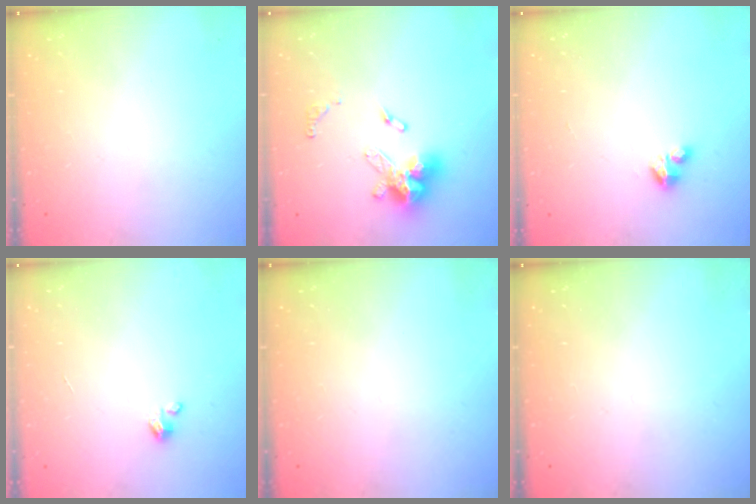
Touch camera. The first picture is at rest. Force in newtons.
{"total": 13.4, "press": 13.4, "slide": 1.3}
{"total": 2.8, "press": 2.8, "slide": 0.2}
{"total": 2.0, "press": 1.9, "slide": 0.3}
{"total": 0.0}
{"total": 0.0}